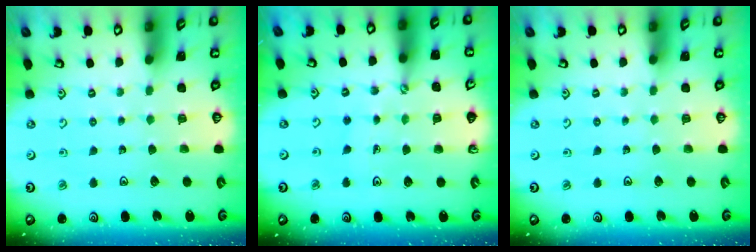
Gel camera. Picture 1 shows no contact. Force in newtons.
{"total": 2.5, "press": 2.2, "slide": 1.3}
{"total": 0.0}